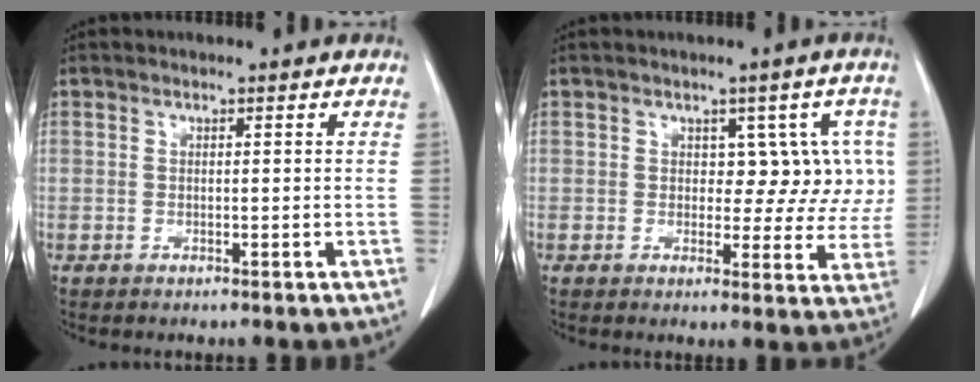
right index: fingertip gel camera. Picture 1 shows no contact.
{"total": 6.3, "force": [1.3, 4.0, 4.7], "torque": [-0.027, 0.019, 0.018]}